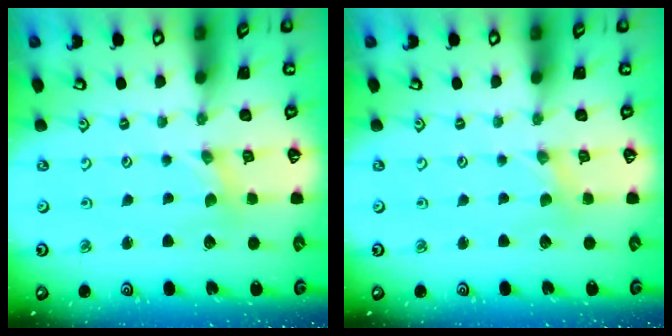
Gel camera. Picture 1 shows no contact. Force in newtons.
{"total": 0.0}